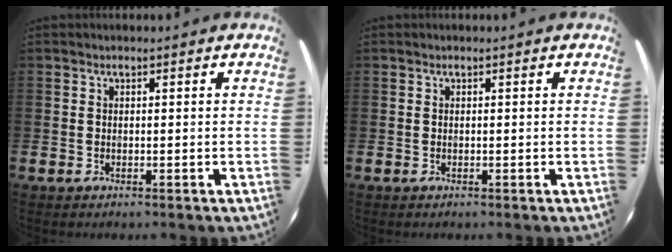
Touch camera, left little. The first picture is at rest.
{"total": 0.0}